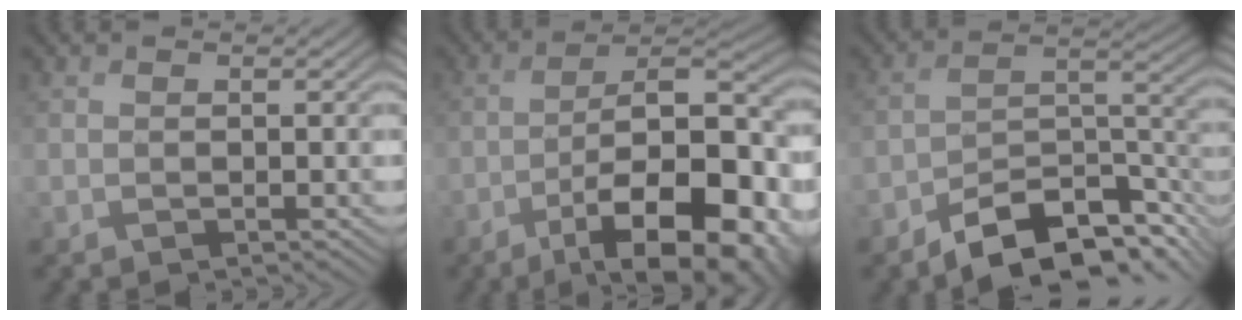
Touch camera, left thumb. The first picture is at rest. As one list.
[{"total": 17.2, "force": [-8.6, 6.9, 13.2], "torque": [-0.191, -0.013, -0.130]}, {"total": 11.8, "force": [-8.0, 4.7, 7.3], "torque": [-0.102, -0.008, -0.146]}]